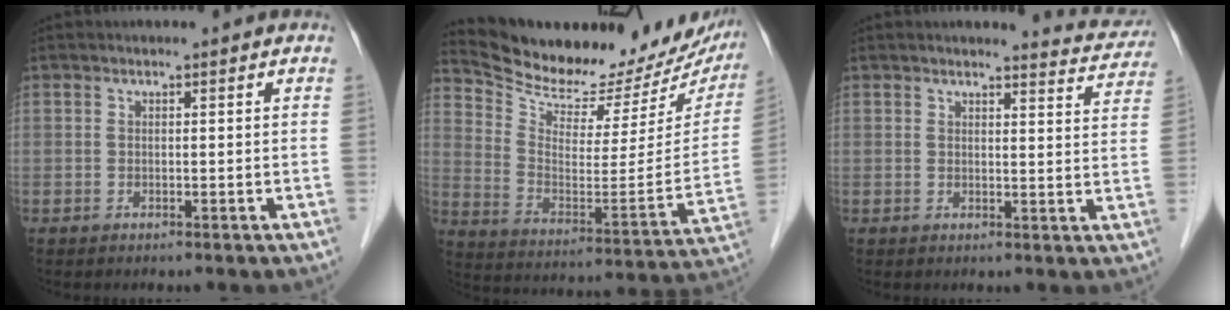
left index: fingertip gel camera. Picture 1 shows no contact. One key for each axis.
{"total": 23.5, "fx": 21.1, "fy": 6.6, "fz": 8.0, "tx": -0.130, "ty": -0.054, "tz": 0.291}
{"total": 5.8, "fx": 5.7, "fy": 0.5, "fz": 0.3, "tx": -0.001, "ty": -0.027, "tz": 0.046}